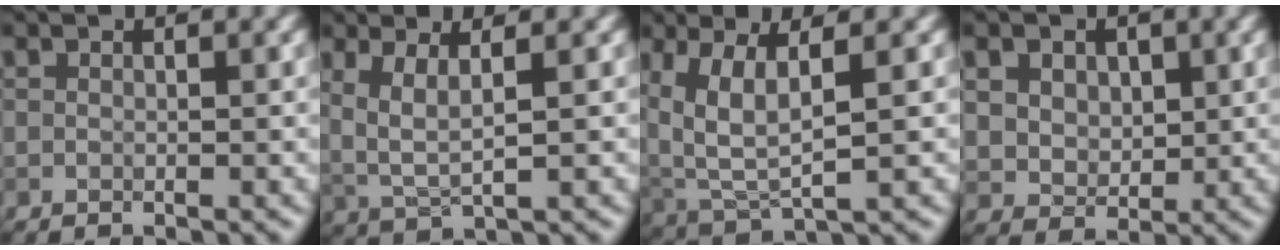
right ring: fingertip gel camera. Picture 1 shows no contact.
{"total": 3.3, "force": [0.9, 0.8, 3.0], "torque": [-0.067, -0.004, 0.024]}
{"total": 5.7, "force": [2.1, 2.2, 4.8], "torque": [-0.115, -0.007, 0.048]}
{"total": 5.3, "force": [2.1, 4.1, 2.7], "torque": [-0.065, 0.012, 0.036]}